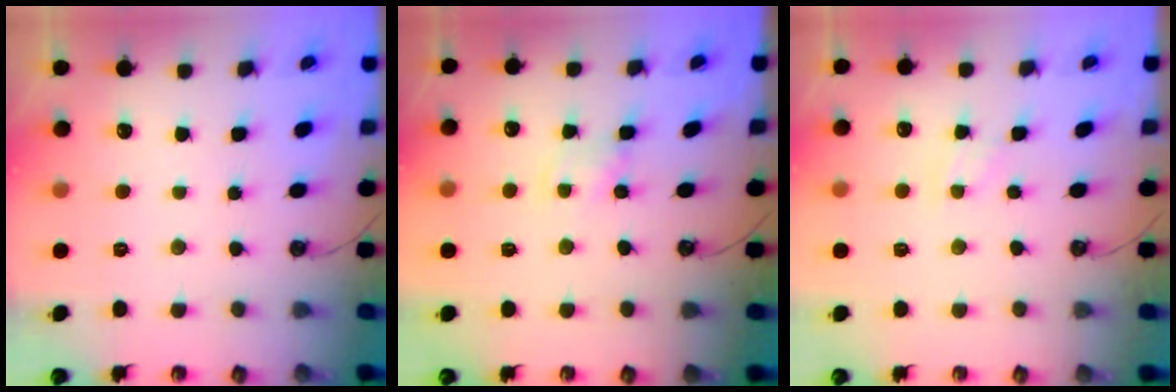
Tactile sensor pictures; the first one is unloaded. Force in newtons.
{"total": 2.6, "press": 2.5, "slide": 0.4}
{"total": 2.9, "press": 2.9, "slide": 0.4}